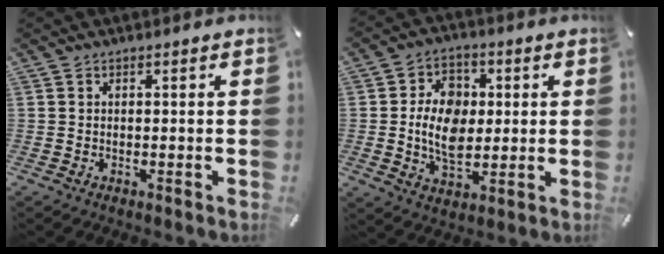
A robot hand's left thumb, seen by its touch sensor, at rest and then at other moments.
{"total": 11.2, "force": [0.1, 8.4, 7.4], "torque": [-0.146, 0.007, 0.000]}